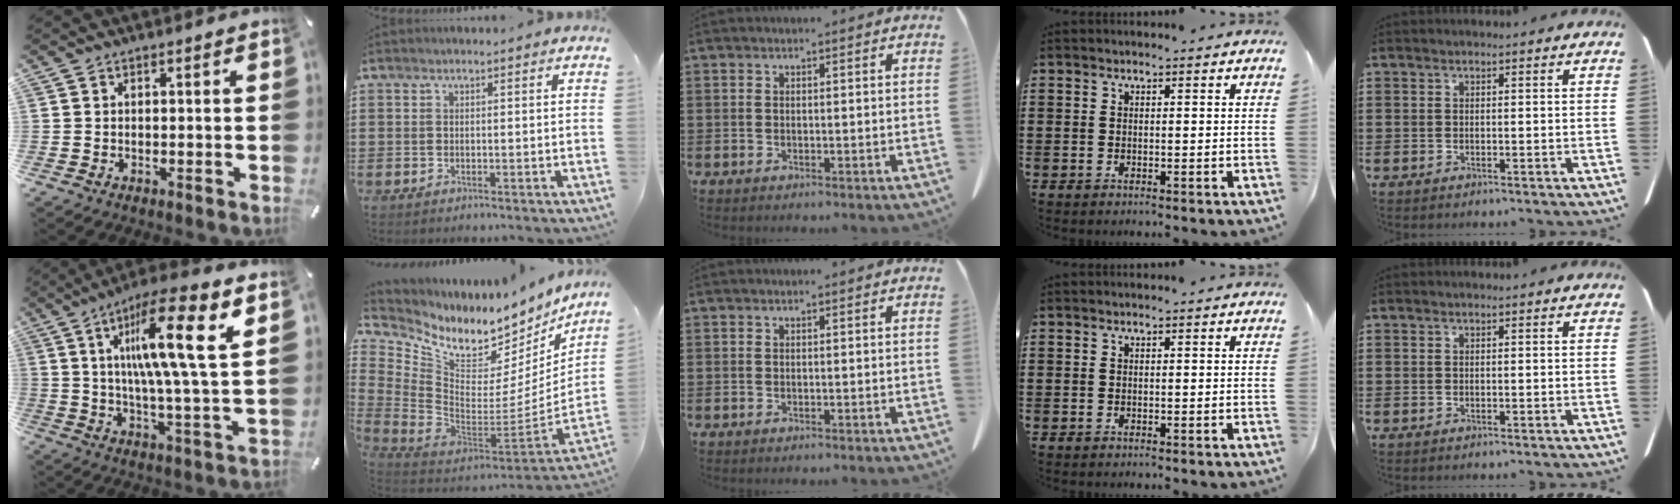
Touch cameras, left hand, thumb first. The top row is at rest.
{"thumb": {"total": 17.5, "force": [6.0, 1.9, 16.3], "torque": [-0.296, -0.020, 0.076]}, "index": {"total": 7.2, "force": [6.5, 2.3, 2.2], "torque": [-0.079, -0.077, 0.110]}}